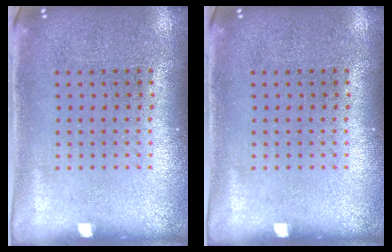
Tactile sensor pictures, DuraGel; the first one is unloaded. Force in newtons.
{"total": 0.0}